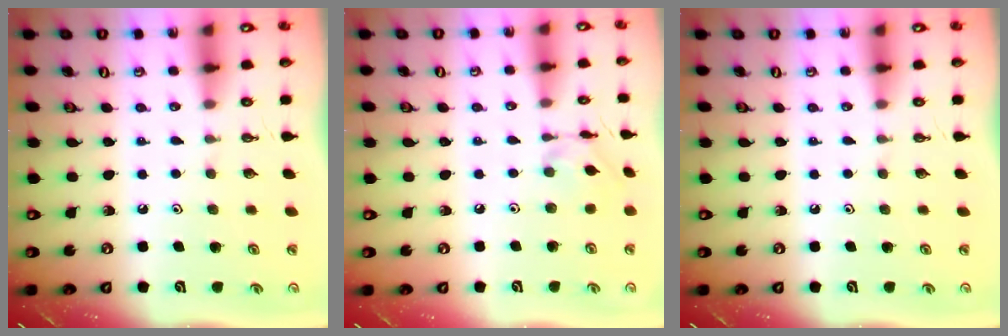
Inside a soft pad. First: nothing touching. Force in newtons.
{"total": 4.7, "press": 4.7, "slide": 0.2}
{"total": 0.0}